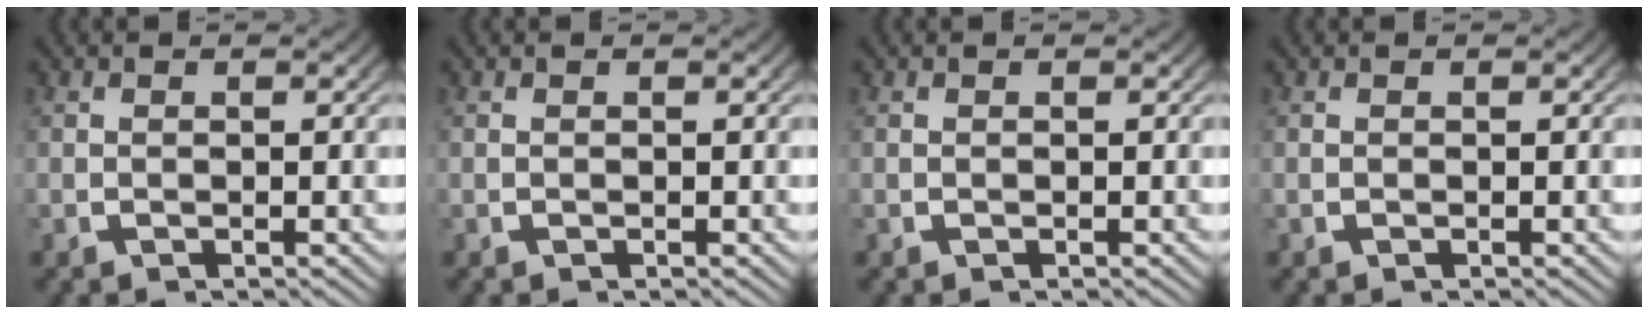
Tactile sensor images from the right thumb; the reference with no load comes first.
{"total": 0.0}
{"total": 0.0}
{"total": 0.0}